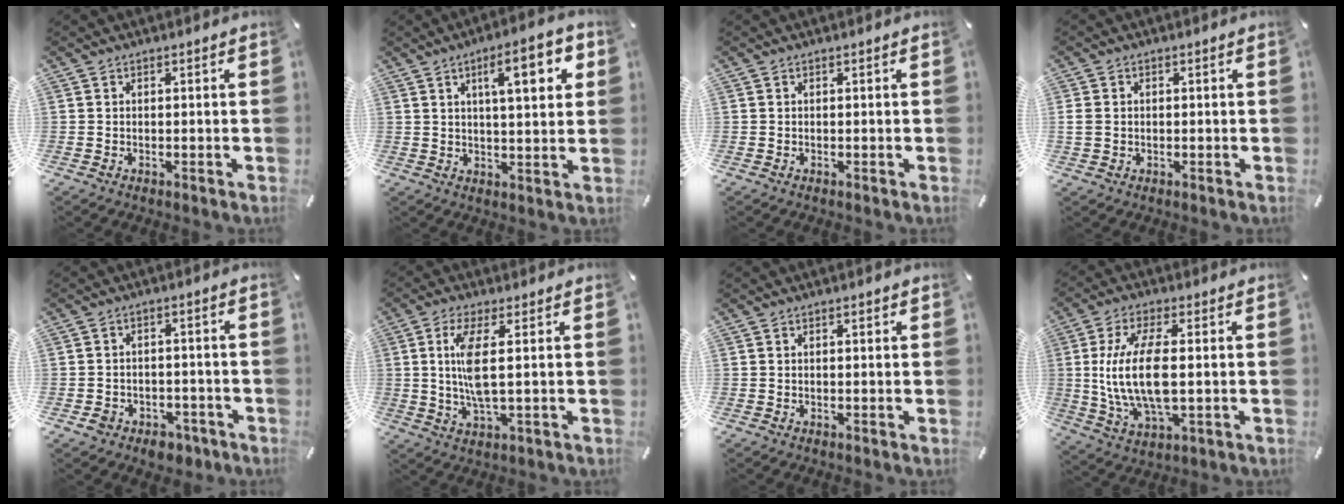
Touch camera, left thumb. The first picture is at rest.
{"total": 11.6, "force": [4.7, 3.3, 10.0], "torque": [-0.143, -0.009, 0.067]}
{"total": 0.0}
{"total": 2.1, "force": [0.0, 1.7, 1.2], "torque": [-0.023, 0.005, -0.001]}
{"total": 4.8, "force": [-2.9, 3.5, 1.6], "torque": [-0.026, 0.017, -0.051]}
{"total": 8.8, "force": [1.0, 2.2, 8.4], "torque": [-0.187, -0.013, 0.011]}
{"total": 0.5, "force": [0.3, 0.1, 0.4], "torque": [-0.008, 0.004, 0.004]}
{"total": 14.2, "force": [0.9, 5.7, 13.0], "torque": [-0.289, -0.016, 0.010]}